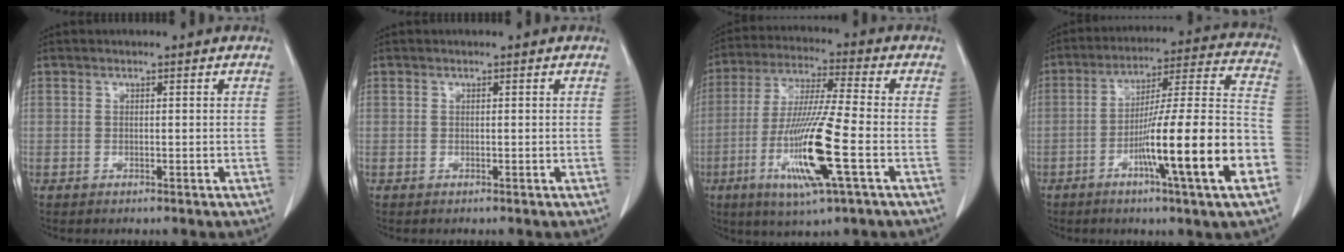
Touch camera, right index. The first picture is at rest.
{"total": 0.0}
{"total": 14.8, "force": [-4.7, 0.1, 14.0], "torque": [-0.285, -0.021, -0.088]}
{"total": 19.4, "force": [-7.1, -0.2, 18.1], "torque": [-0.260, 0.002, -0.112]}